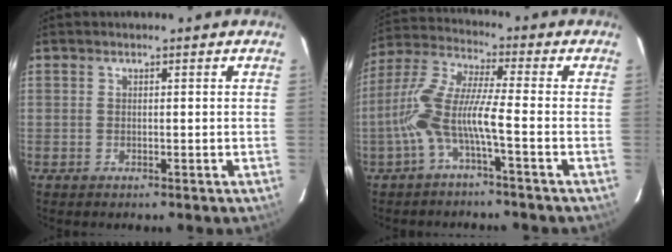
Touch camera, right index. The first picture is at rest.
{"total": 9.6, "force": [-3.7, 0.4, 8.9], "torque": [-0.198, 0.007, -0.073]}